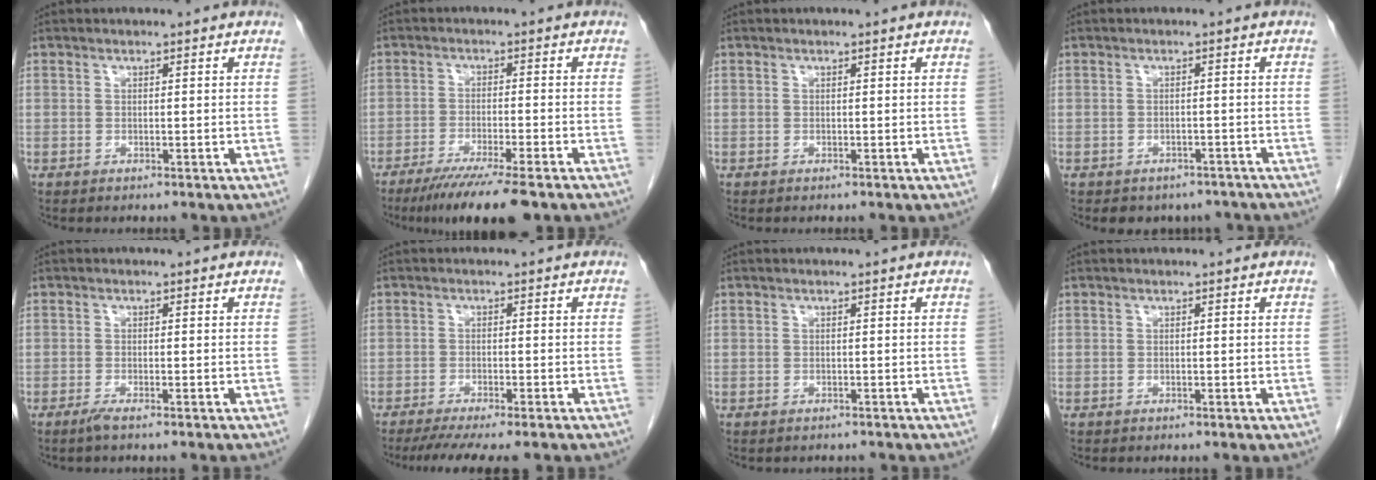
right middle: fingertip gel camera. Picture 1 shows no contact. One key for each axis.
{"total": 10.5, "fx": -7.9, "fy": 0.3, "fz": 6.9, "tx": -0.101, "ty": -0.024, "tz": -0.123}
{"total": 0.0}
{"total": 5.5, "fx": -4.6, "fy": 3.0, "fz": 0.7, "tx": 0.003, "ty": 0.012, "tz": -0.051}
{"total": 1.8, "fx": -1.4, "fy": -0.3, "fz": 1.1, "tx": -0.022, "ty": -0.003, "tz": -0.026}
{"total": 9.8, "fx": -8.3, "fy": 0.9, "fz": 5.1, "tx": -0.066, "ty": -0.015, "tz": -0.120}
{"total": 2.0, "fx": -1.8, "fy": 0.8, "fz": 0.3, "tx": -0.009, "ty": -0.001, "tz": -0.021}
{"total": 0.0}